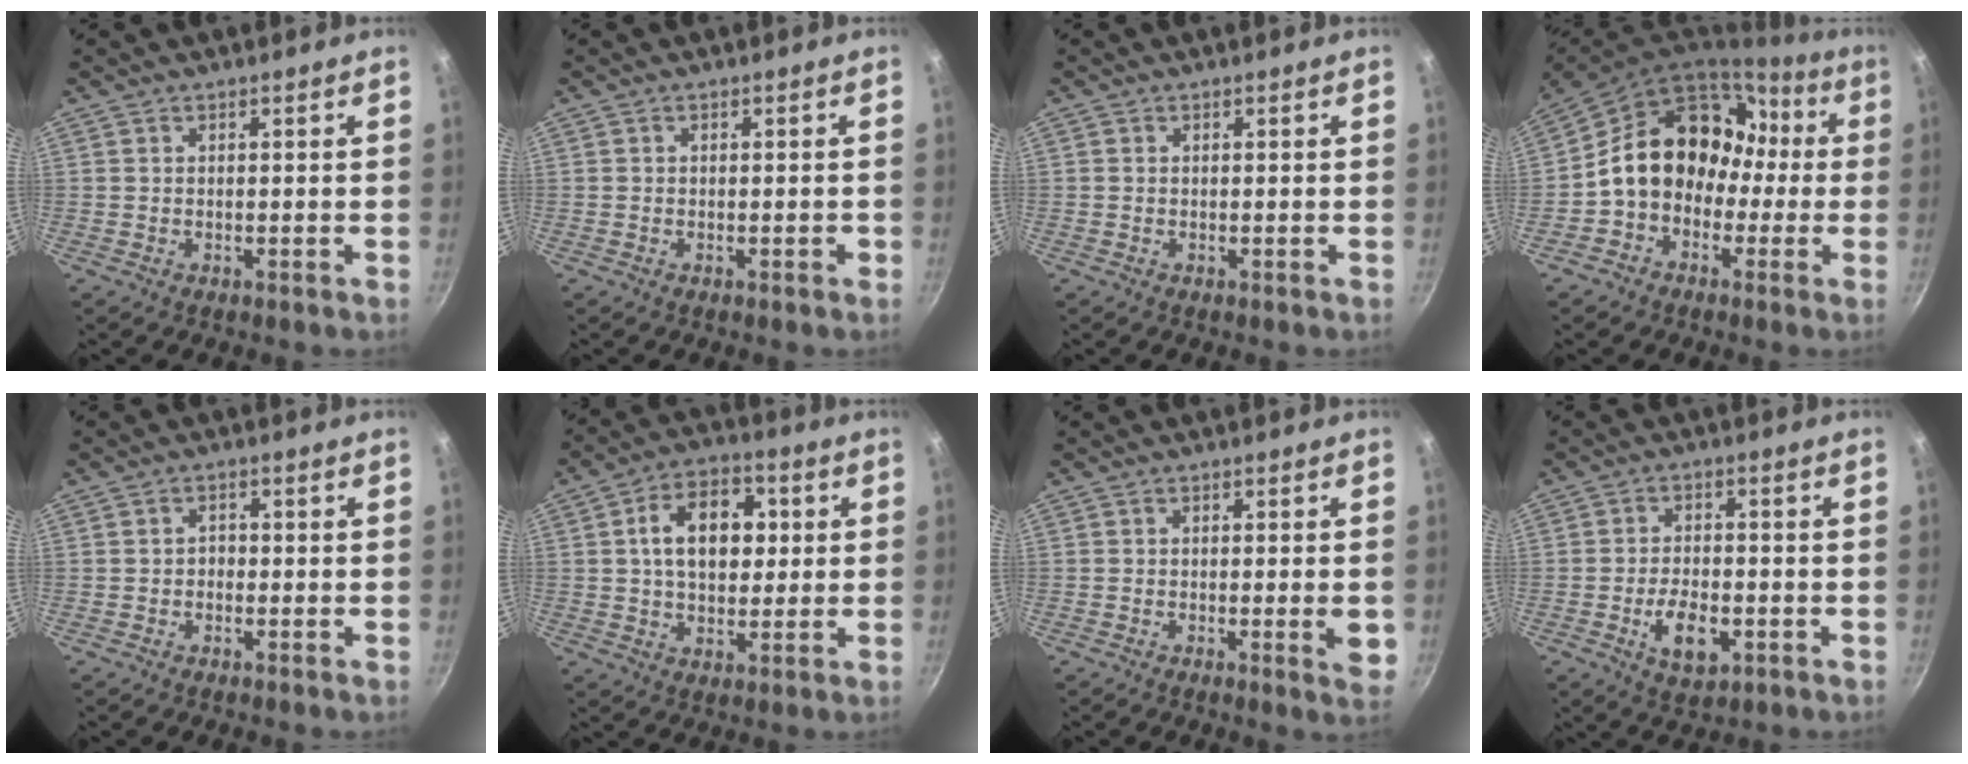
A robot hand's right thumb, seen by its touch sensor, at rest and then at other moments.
{"total": 0.8, "force": [-0.3, 0.5, 0.5], "torque": [-0.003, 0.005, -0.005]}
{"total": 0.0}
{"total": 16.9, "force": [-0.4, 13.5, 10.1], "torque": [-0.117, 0.070, -0.012]}
{"total": 1.4, "force": [-0.6, 1.1, 0.6], "torque": [-0.003, 0.006, -0.012]}
{"total": 12.8, "force": [2.1, 8.6, 9.2], "torque": [-0.114, 0.011, 0.023]}
{"total": 4.5, "force": [-0.8, 0.9, 4.3], "torque": [-0.054, -0.003, -0.012]}
{"total": 7.9, "force": [-2.6, 4.3, 6.1], "torque": [-0.093, 0.010, -0.041]}